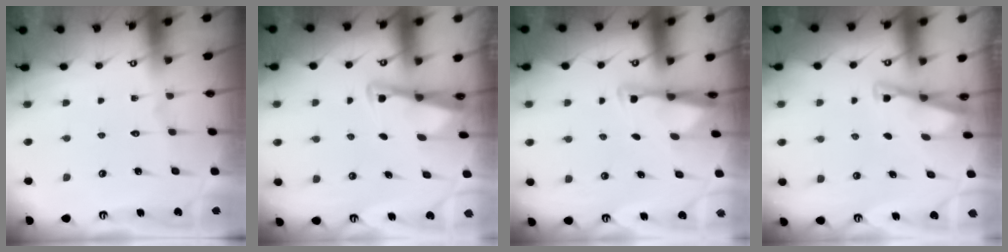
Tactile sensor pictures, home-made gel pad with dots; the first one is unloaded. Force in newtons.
{"total": 2.9, "press": 2.9, "slide": 0.3}
{"total": 2.9, "press": 2.9, "slide": 0.4}
{"total": 2.9, "press": 2.9, "slide": 0.2}